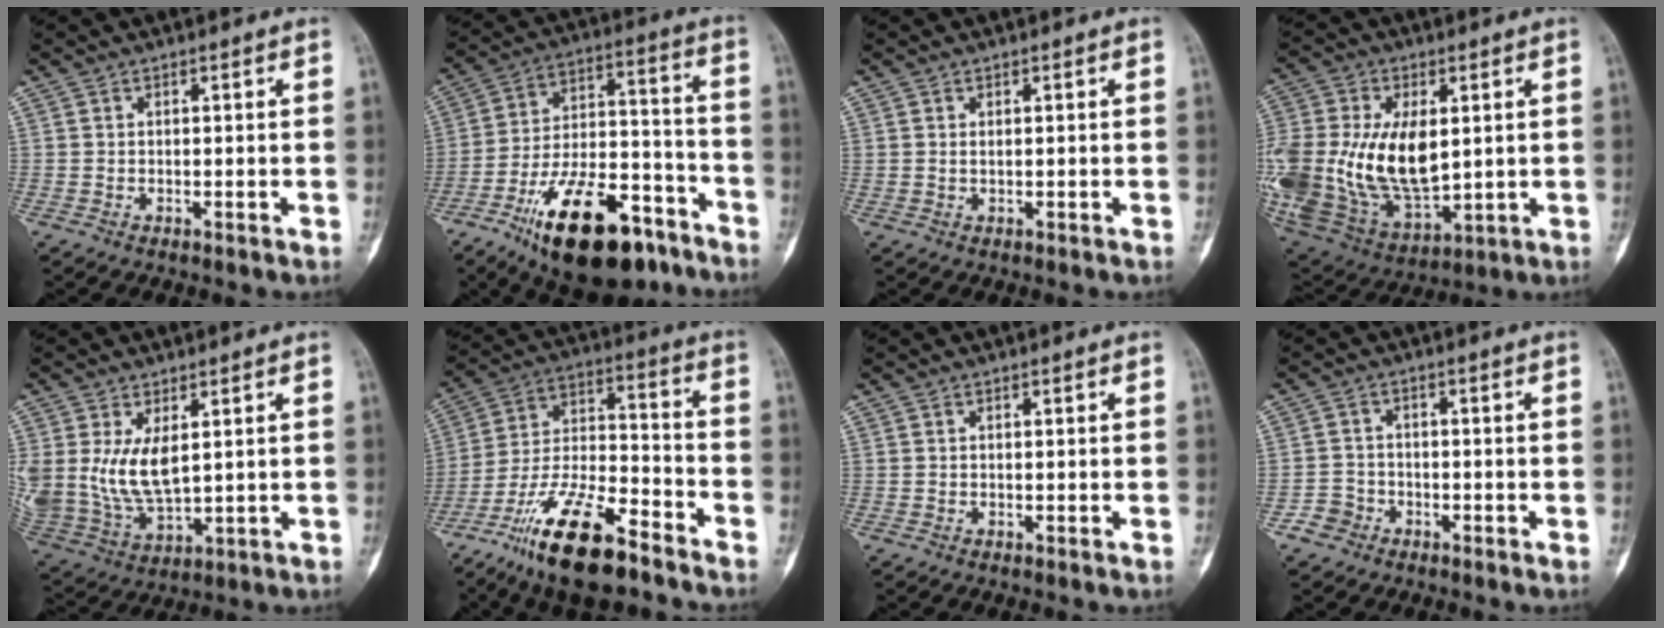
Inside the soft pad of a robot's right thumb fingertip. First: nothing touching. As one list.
[{"total": 24.0, "force": [-14.4, 10.2, 16.2], "torque": [-0.258, 0.081, -0.236]}, {"total": 0.6, "force": [0.3, 0.3, 0.4], "torque": [-0.010, 0.003, 0.007]}, {"total": 28.9, "force": [1.7, 17.4, 23.1], "torque": [-0.518, -0.008, 0.059]}, {"total": 12.6, "force": [3.0, 7.0, 10.1], "torque": [-0.200, -0.022, 0.082]}, {"total": 18.9, "force": [-12.9, 5.9, 12.5], "torque": [-0.239, 0.072, -0.231]}, {"total": 0.0}, {"total": 3.2, "force": [-1.9, 2.5, 0.2], "torque": [0.008, 0.016, -0.041]}]